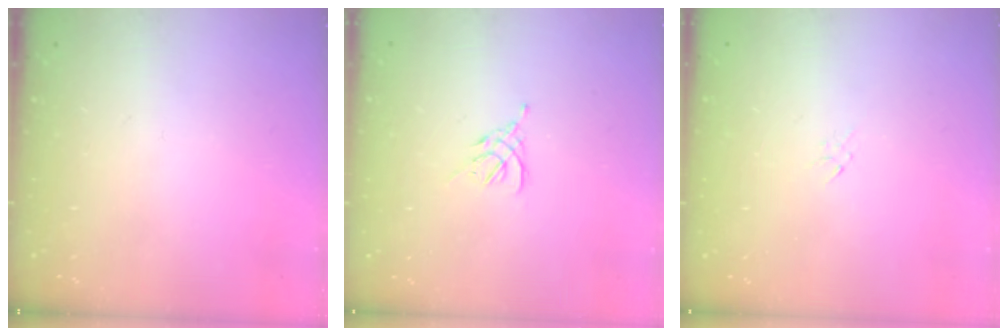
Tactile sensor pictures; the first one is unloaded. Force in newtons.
{"total": 2.6, "press": 2.5, "slide": 0.7}
{"total": 0.9, "press": 0.8, "slide": 0.4}